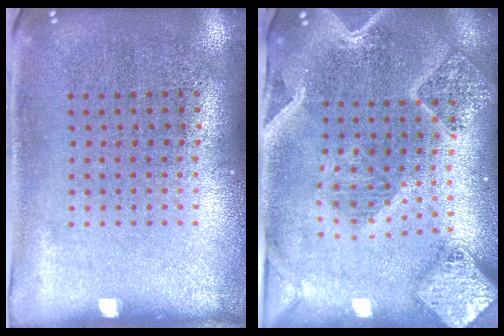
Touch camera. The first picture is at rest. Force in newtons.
{"total": 2.8, "press": 2.4, "slide": 1.4}